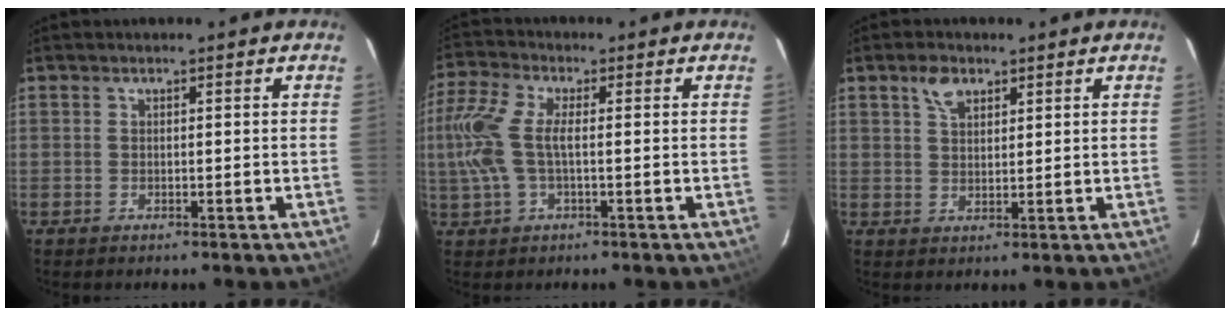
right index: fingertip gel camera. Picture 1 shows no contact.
{"total": 10.3, "force": [-0.4, 4.1, 9.5], "torque": [-0.207, 0.009, -0.009]}
{"total": 4.0, "force": [2.4, 2.3, 2.3], "torque": [-0.038, 0.011, 0.044]}